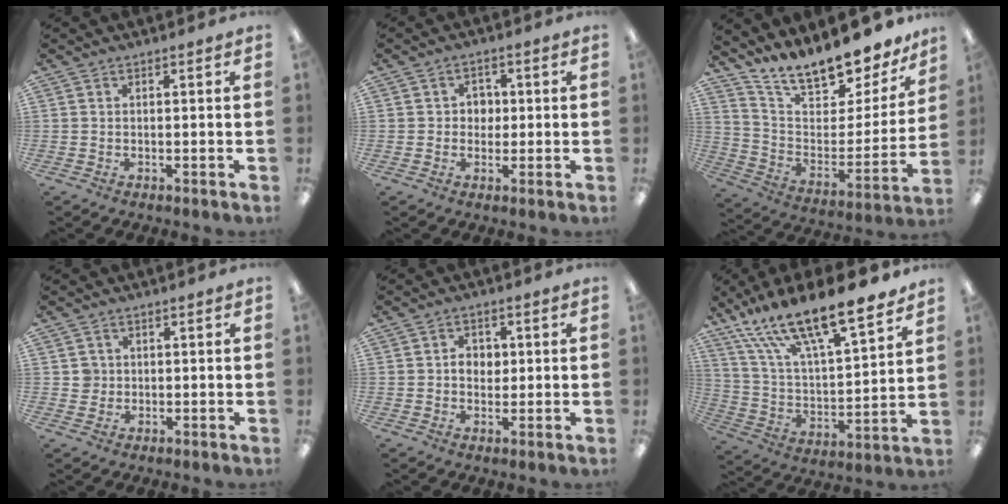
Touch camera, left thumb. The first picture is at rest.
{"total": 3.5, "force": [0.1, 3.3, 1.2], "torque": [-0.016, 0.005, -0.007]}
{"total": 15.4, "force": [13.9, 4.2, 5.3], "torque": [-0.100, -0.115, 0.241]}
{"total": 2.8, "force": [0.5, 2.8, 0.2], "torque": [-0.002, 0.003, 0.005]}
{"total": 4.0, "force": [0.3, 3.4, 2.1], "torque": [-0.029, 0.004, -0.001]}
{"total": 21.3, "force": [16.7, 5.6, 12.0], "torque": [-0.214, -0.107, 0.287]}